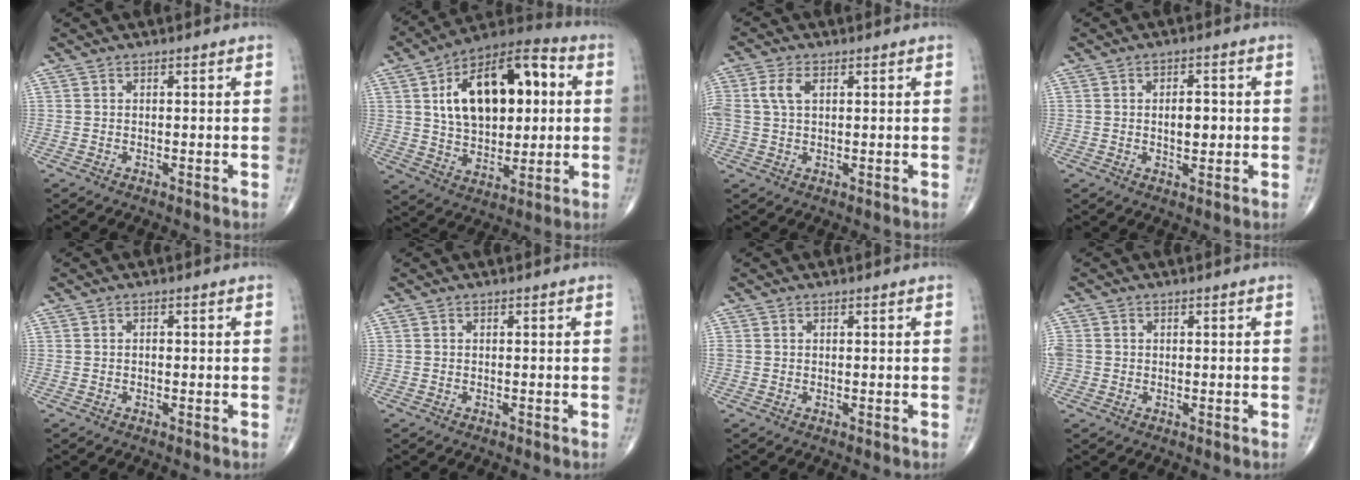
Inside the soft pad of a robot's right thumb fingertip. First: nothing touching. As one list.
[{"total": 22.7, "force": [4.7, 12.6, 18.2], "torque": [-0.259, 0.017, 0.073]}, {"total": 4.7, "force": [1.3, 2.6, 3.7], "torque": [-0.096, 0.012, 0.026]}, {"total": 4.4, "force": [0.1, 2.4, 3.7], "torque": [-0.046, 0.002, 0.001]}, {"total": 0.6, "force": [-0.1, 0.4, 0.4], "torque": [-0.006, 0.001, -0.005]}, {"total": 0.0}, {"total": 0.5, "force": [0.1, 0.5, 0.2], "torque": [0.001, 0.002, 0.001]}, {"total": 3.0, "force": [-0.1, 2.7, 1.2], "torque": [-0.027, 0.006, -0.001]}]